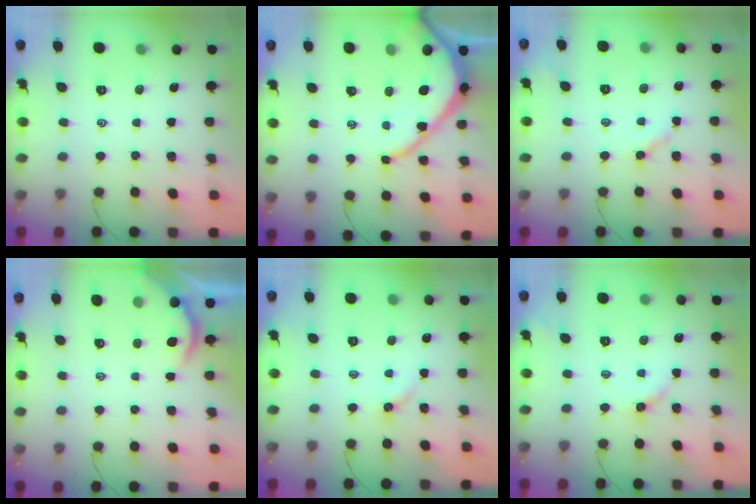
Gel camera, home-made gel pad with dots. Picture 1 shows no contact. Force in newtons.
{"total": 11.2, "press": 11.1, "slide": 1.2}
{"total": 3.9, "press": 3.9, "slide": 0.6}
{"total": 1.8, "press": 1.7, "slide": 0.3}
{"total": 2.7, "press": 2.6, "slide": 0.5}
{"total": 3.2, "press": 3.2, "slide": 0.4}